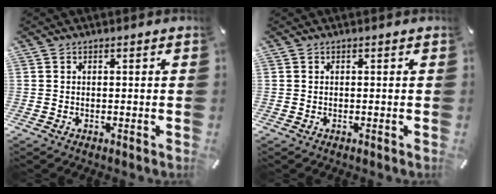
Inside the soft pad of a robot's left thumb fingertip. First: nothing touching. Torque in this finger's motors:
{"motor_torque": [0.00, 0.00, 0.00, 0.00, 0.00]}